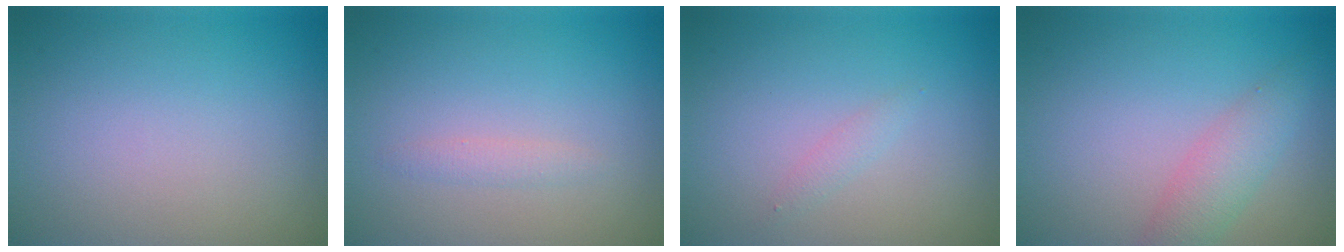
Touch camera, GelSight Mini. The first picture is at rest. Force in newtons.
{"total": 0.9, "press": 0.9, "slide": 0.0}
{"total": 0.8, "press": 0.8, "slide": 0.1}
{"total": 3.0, "press": 3.0, "slide": 0.1}